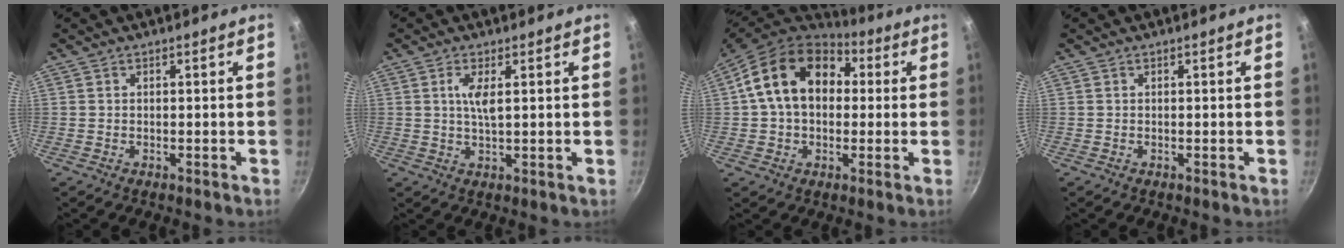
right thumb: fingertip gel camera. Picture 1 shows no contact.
{"total": 4.0, "force": [1.1, 1.0, 3.7], "torque": [-0.073, -0.005, 0.023]}
{"total": 17.2, "force": [3.3, 12.6, 11.3], "torque": [-0.167, 0.029, 0.040]}
{"total": 0.0}